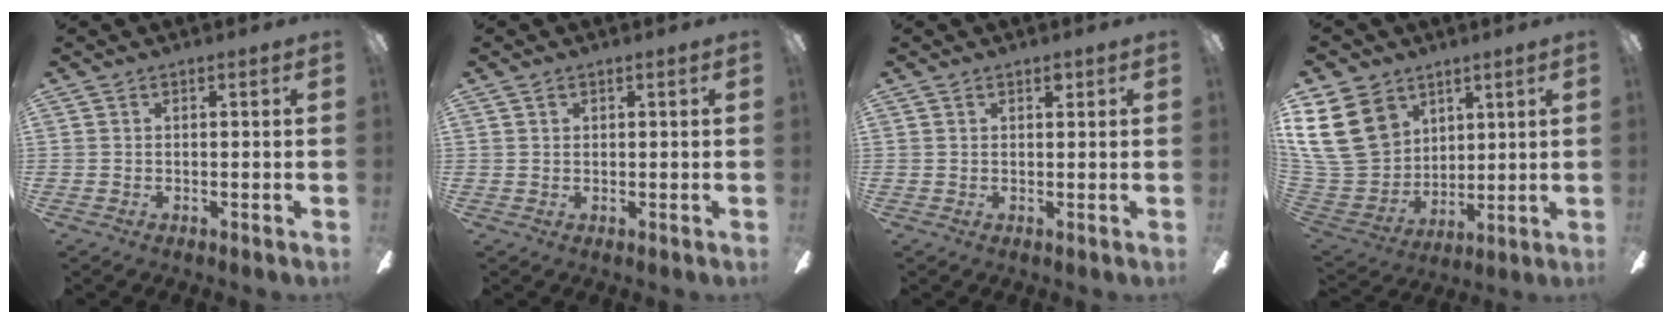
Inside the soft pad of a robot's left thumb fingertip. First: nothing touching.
{"total": 1.0, "force": [0.5, 0.8, 0.2], "torque": [-0.004, 0.003, 0.009]}
{"total": 1.4, "force": [0.9, 0.9, 0.5], "torque": [-0.002, 0.000, 0.015]}
{"total": 19.3, "force": [8.3, 14.8, 9.2], "torque": [-0.216, -0.027, 0.158]}